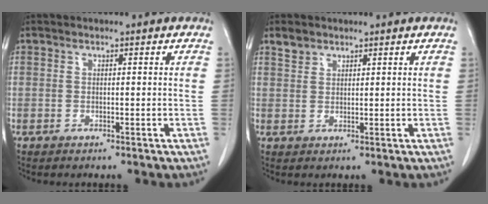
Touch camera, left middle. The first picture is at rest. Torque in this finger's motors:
{"motor_torque": [0.89, -0.89, 0.00, 0.00]}